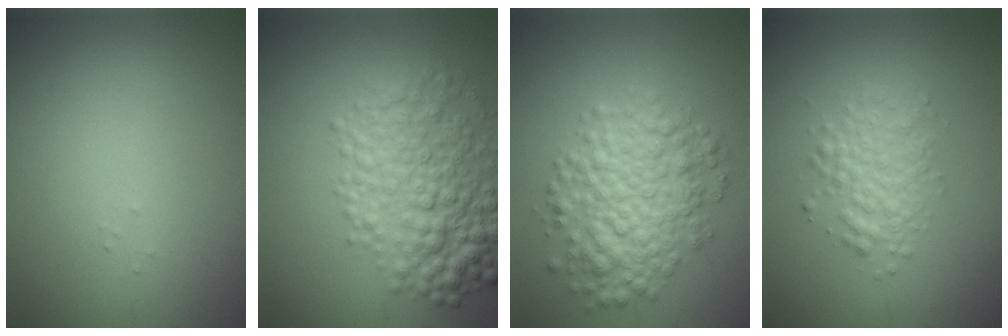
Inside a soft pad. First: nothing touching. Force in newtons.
{"total": 6.9, "press": 6.9, "slide": 0.2}
{"total": 6.2, "press": 6.2, "slide": 0.1}
{"total": 3.0, "press": 3.0, "slide": 0.1}